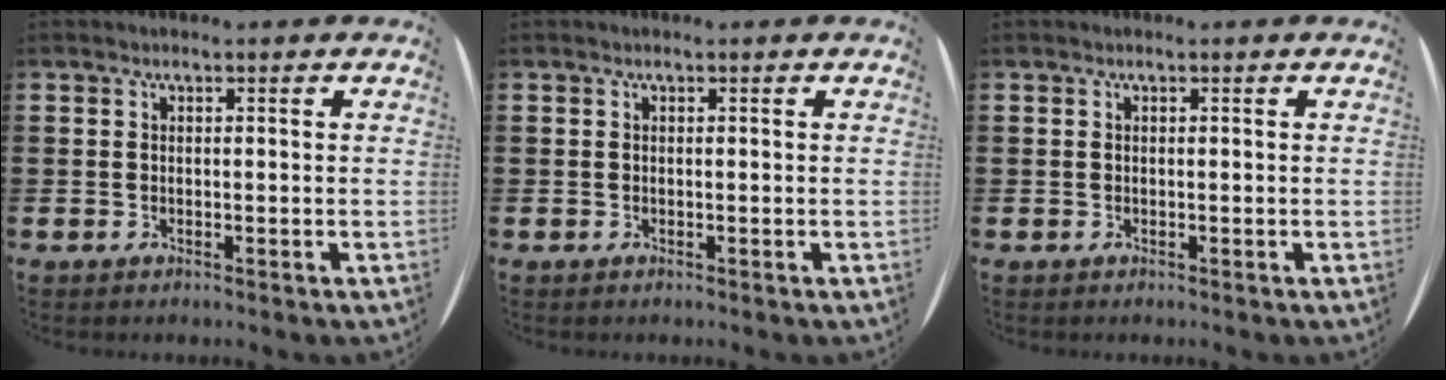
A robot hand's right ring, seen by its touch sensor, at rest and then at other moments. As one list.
[{"total": 0.0}, {"total": 0.0}]